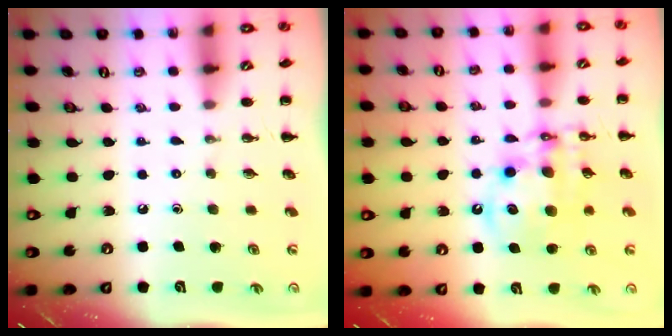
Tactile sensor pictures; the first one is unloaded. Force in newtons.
{"total": 12.8, "press": 12.4, "slide": 3.2}